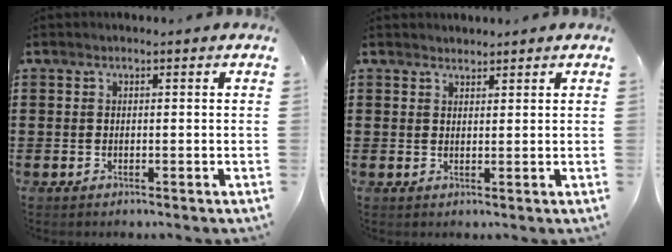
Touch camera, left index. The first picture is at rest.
{"total": 1.5, "force": [1.4, 0.4, -0.2], "torque": [0.000, 0.002, 0.028]}